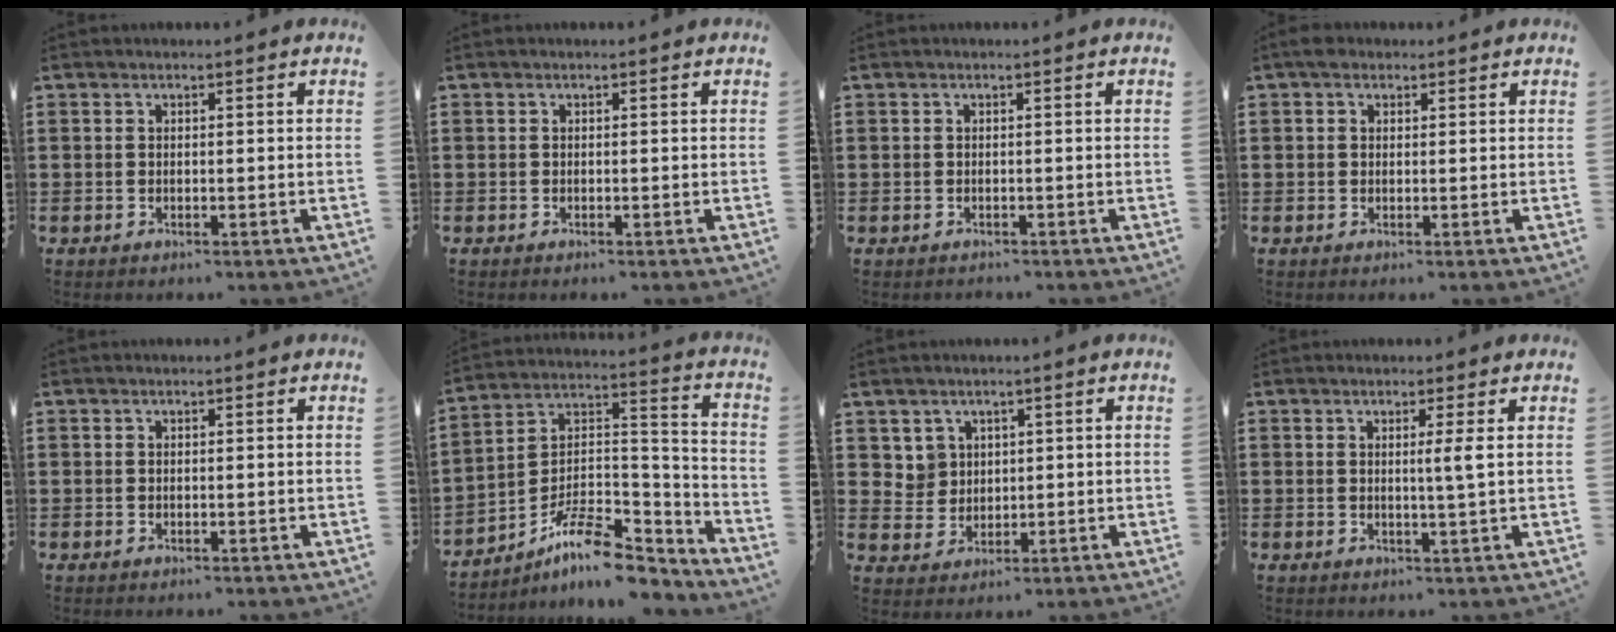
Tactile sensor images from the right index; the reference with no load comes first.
{"total": 0.0}
{"total": 0.6, "force": [-0.4, 0.5, -0.1], "torque": [0.000, 0.004, -0.011]}
{"total": 1.7, "force": [1.1, 1.1, 0.6], "torque": [-0.016, 0.007, 0.022]}
{"total": 0.0}
{"total": 11.2, "force": [-8.5, 3.8, 6.2], "torque": [-0.112, 0.028, -0.163]}
{"total": 3.8, "force": [1.7, 3.3, 0.5], "torque": [-0.027, 0.013, 0.033]}
{"total": 2.6, "force": [0.6, -0.5, 2.5], "torque": [-0.039, -0.010, 0.004]}